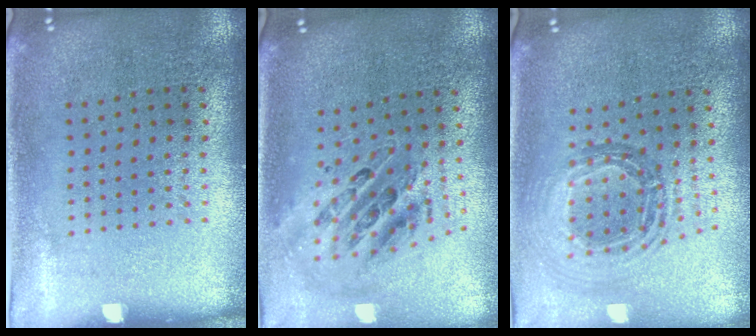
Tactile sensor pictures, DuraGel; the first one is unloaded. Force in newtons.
{"total": 1.4, "press": 1.2, "slide": 0.6}
{"total": 0.9, "press": 0.9, "slide": 0.2}